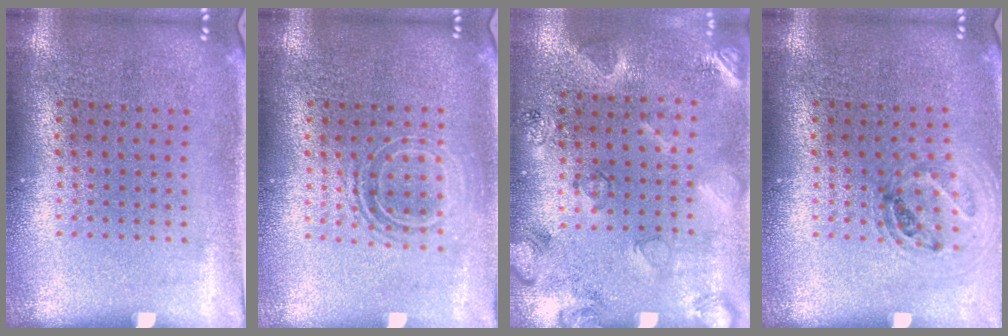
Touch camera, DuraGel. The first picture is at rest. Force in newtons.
{"total": 1.6, "press": 1.2, "slide": 1.0}
{"total": 2.1, "press": 2.0, "slide": 0.8}
{"total": 1.0, "press": 1.0, "slide": 0.2}